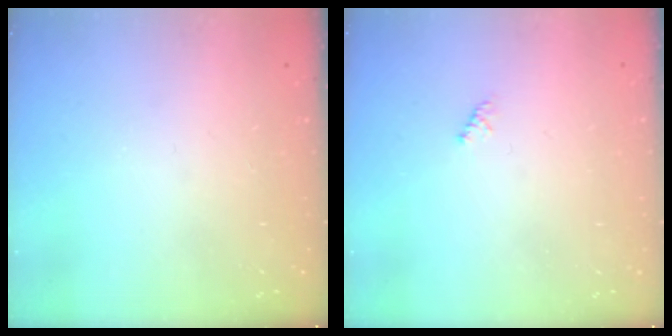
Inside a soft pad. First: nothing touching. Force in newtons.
{"total": 1.5, "press": 1.4, "slide": 0.4}